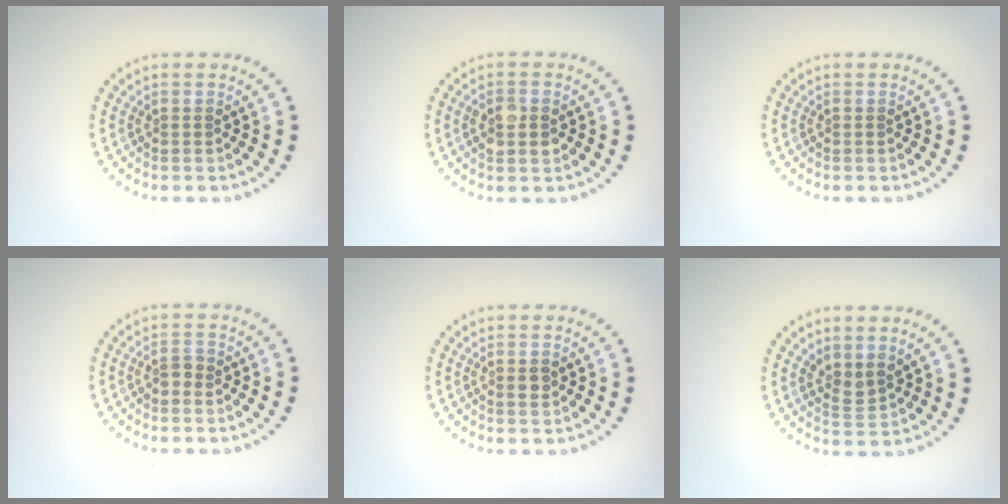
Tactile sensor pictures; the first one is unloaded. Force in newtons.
{"total": 2.2, "press": 2.2, "slide": 0.2}
{"total": 0.0}
{"total": 1.1, "press": 1.0, "slide": 0.4}
{"total": 1.0, "press": 1.0, "slide": 0.2}
{"total": 1.8, "press": 1.4, "slide": 1.1}